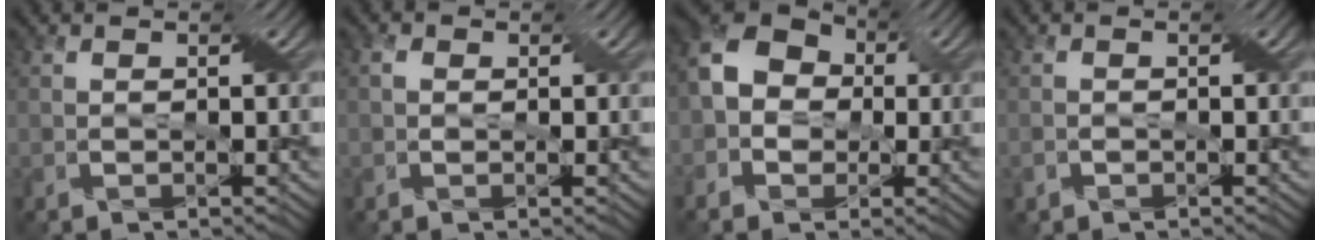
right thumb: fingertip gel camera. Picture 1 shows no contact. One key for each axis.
{"total": 0.9, "fx": 0.1, "fy": 0.7, "fz": 0.5, "tx": -0.009, "ty": 0.003, "tz": -0.001}
{"total": 7.1, "fx": -0.6, "fy": 6.0, "fz": 3.8, "tx": -0.083, "ty": 0.006, "tz": -0.030}
{"total": 1.0, "fx": -0.7, "fy": 0.7, "fz": 0.2, "tx": -0.002, "ty": -0.002, "tz": -0.013}